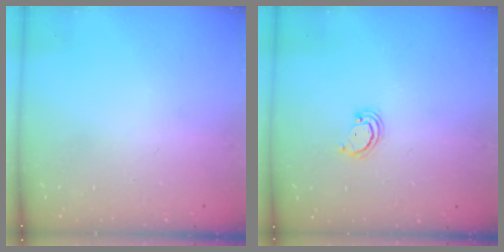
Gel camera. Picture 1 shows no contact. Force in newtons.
{"total": 2.6, "press": 2.6, "slide": 0.3}